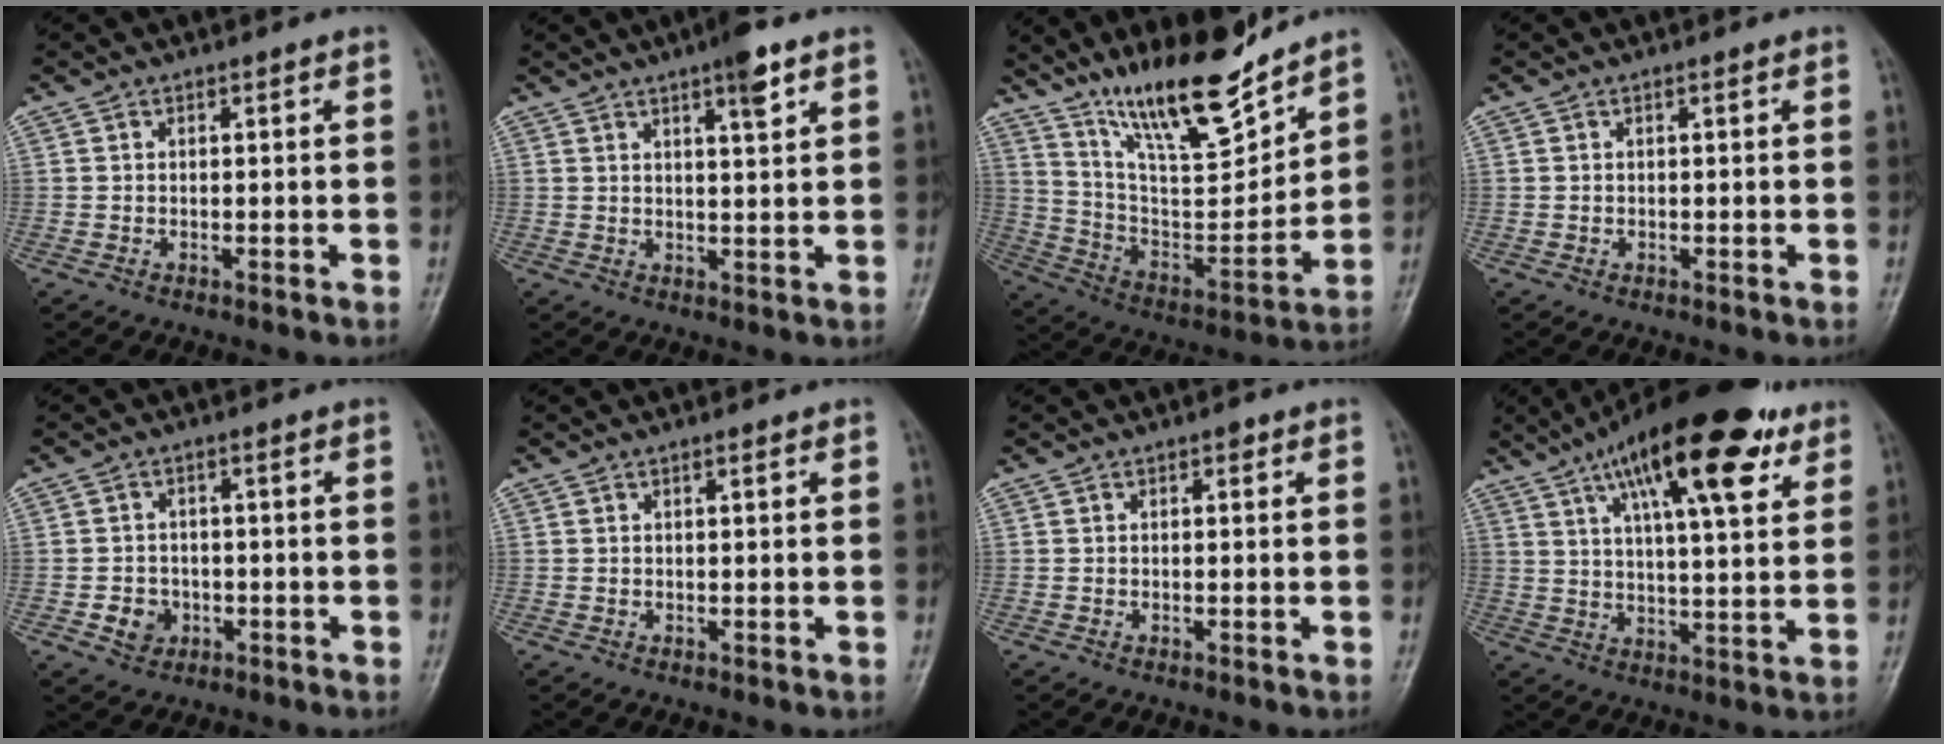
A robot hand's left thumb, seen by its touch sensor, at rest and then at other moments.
{"total": 6.3, "force": [3.8, 0.9, 5.0], "torque": [-0.075, -0.018, 0.058]}
{"total": 18.5, "force": [14.5, 4.4, 10.6], "torque": [-0.143, -0.089, 0.264]}
{"total": 0.0}
{"total": 4.0, "force": [-1.3, 3.6, 1.5], "torque": [-0.008, 0.007, -0.018]}
{"total": 0.7, "force": [0.5, 0.2, 0.5], "torque": [-0.009, -0.001, 0.006]}
{"total": 0.8, "force": [0.4, 0.5, 0.6], "torque": [-0.003, 0.000, 0.002]}
{"total": 21.2, "force": [11.6, 6.5, 16.4], "torque": [-0.239, -0.020, 0.179]}